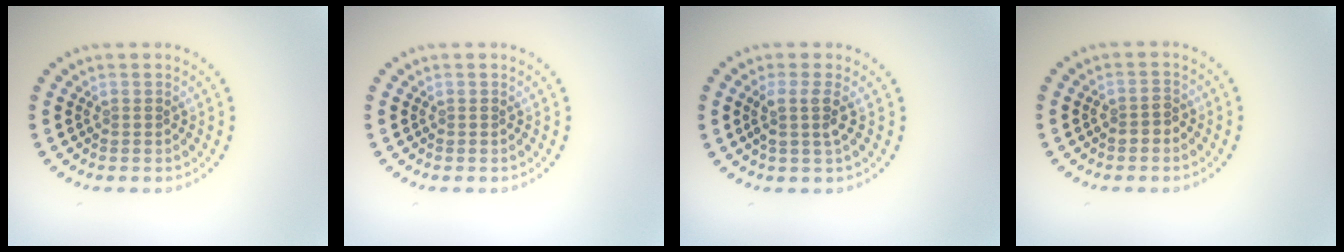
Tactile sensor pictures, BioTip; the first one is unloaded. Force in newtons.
{"total": 0.0}
{"total": 2.0, "press": 1.6, "slide": 1.3}
{"total": 1.4, "press": 1.2, "slide": 0.6}